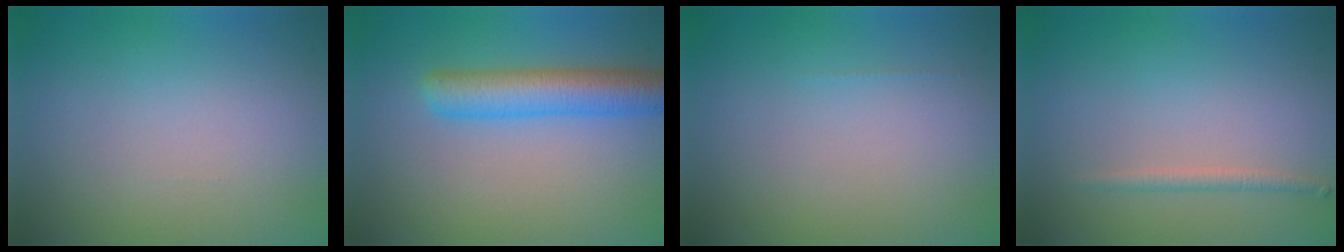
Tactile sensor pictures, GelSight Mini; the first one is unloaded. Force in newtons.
{"total": 5.5, "press": 5.5, "slide": 0.1}
{"total": 0.0}
{"total": 1.1, "press": 1.1, "slide": 0.0}